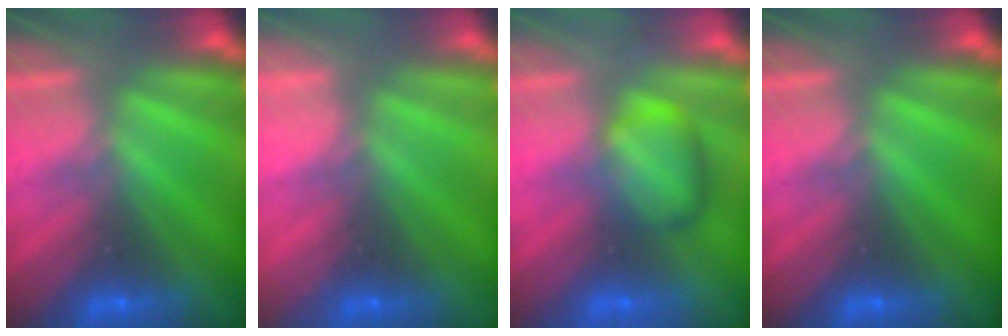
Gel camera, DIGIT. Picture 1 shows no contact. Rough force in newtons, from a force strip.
{"total": 2.2}
{"total": 2.4}
{"total": 0.0}